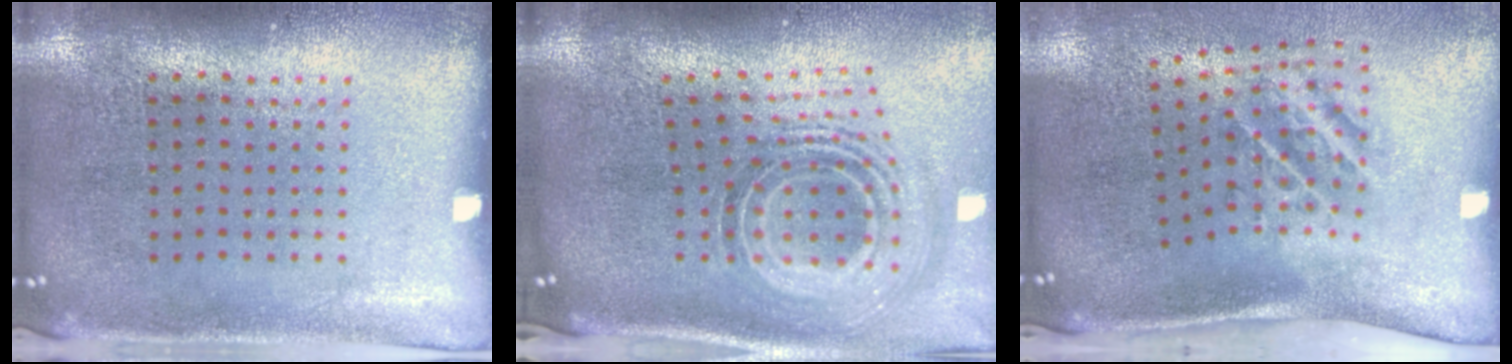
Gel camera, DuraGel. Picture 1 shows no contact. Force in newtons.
{"total": 2.0, "press": 1.4, "slide": 1.3}
{"total": 2.2, "press": 1.3, "slide": 1.9}